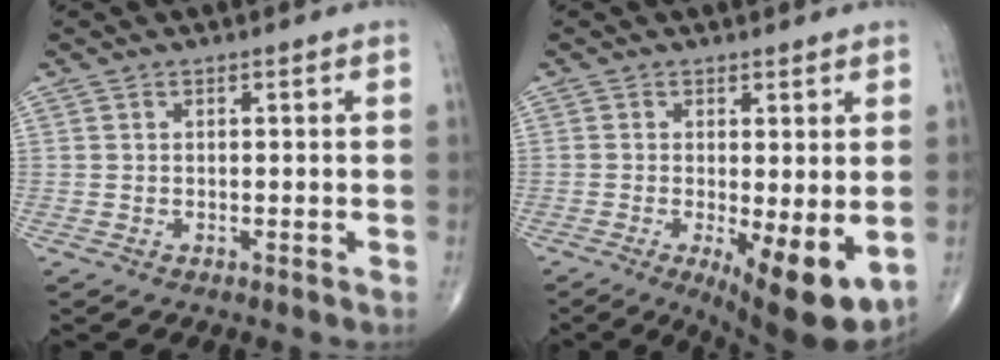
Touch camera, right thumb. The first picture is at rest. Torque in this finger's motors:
{"motor_torque": [-0.35, 0.56, 0.26, -0.21, 0.26]}